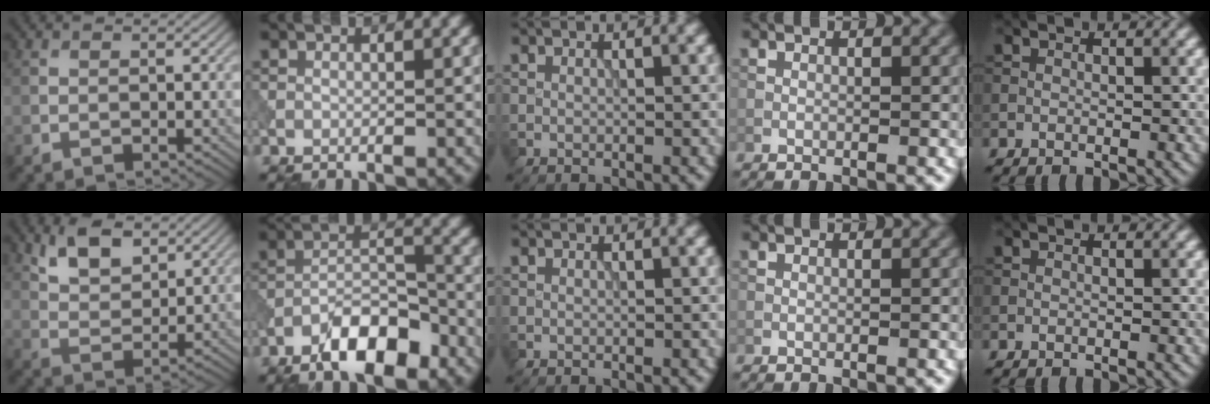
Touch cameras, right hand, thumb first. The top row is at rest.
{"thumb": {"total": 6.4, "force": [4.0, 3.0, 4.0], "torque": [-0.086, -0.001, 0.082]}, "index": {"total": 7.0, "force": [-4.6, 2.6, 4.6], "torque": [-0.071, 0.010, -0.085]}}